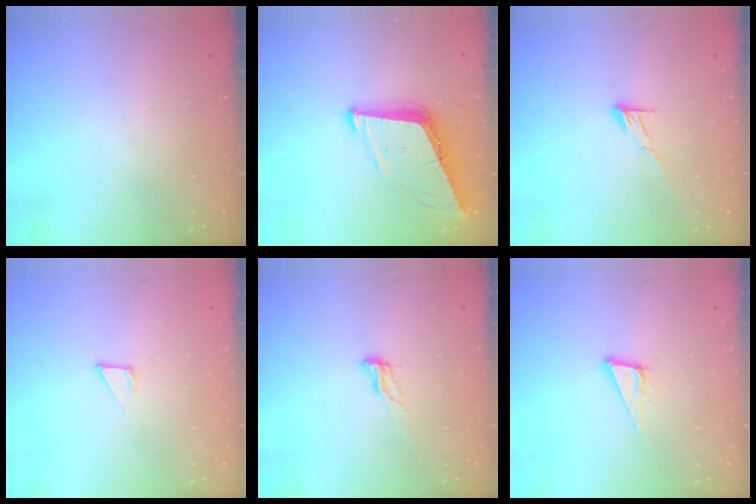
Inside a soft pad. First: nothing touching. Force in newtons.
{"total": 10.3, "press": 9.6, "slide": 3.6}
{"total": 6.9, "press": 6.8, "slide": 0.4}
{"total": 2.7, "press": 2.7, "slide": 0.3}
{"total": 6.2, "press": 6.1, "slide": 0.7}
{"total": 8.3, "press": 7.6, "slide": 3.4}